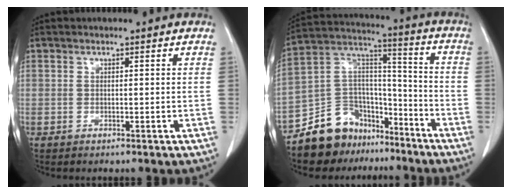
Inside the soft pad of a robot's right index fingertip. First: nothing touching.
{"total": 14.2, "force": [-11.0, 8.3, 3.5], "torque": [-0.067, 0.077, -0.192]}